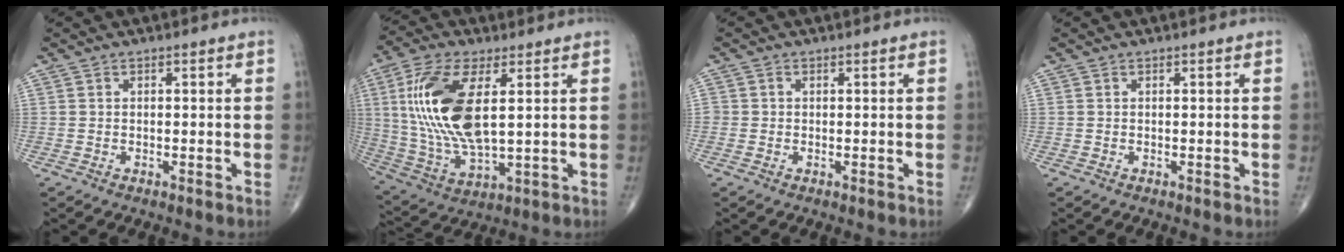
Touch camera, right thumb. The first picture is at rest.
{"total": 18.4, "force": [3.6, 7.9, 16.2], "torque": [-0.341, -0.015, 0.074]}
{"total": 0.8, "force": [-0.1, 0.8, 0.2], "torque": [0.003, 0.003, -0.004]}
{"total": 0.0}